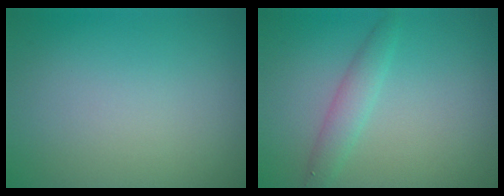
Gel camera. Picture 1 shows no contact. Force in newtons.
{"total": 2.1, "press": 2.1, "slide": 0.1}